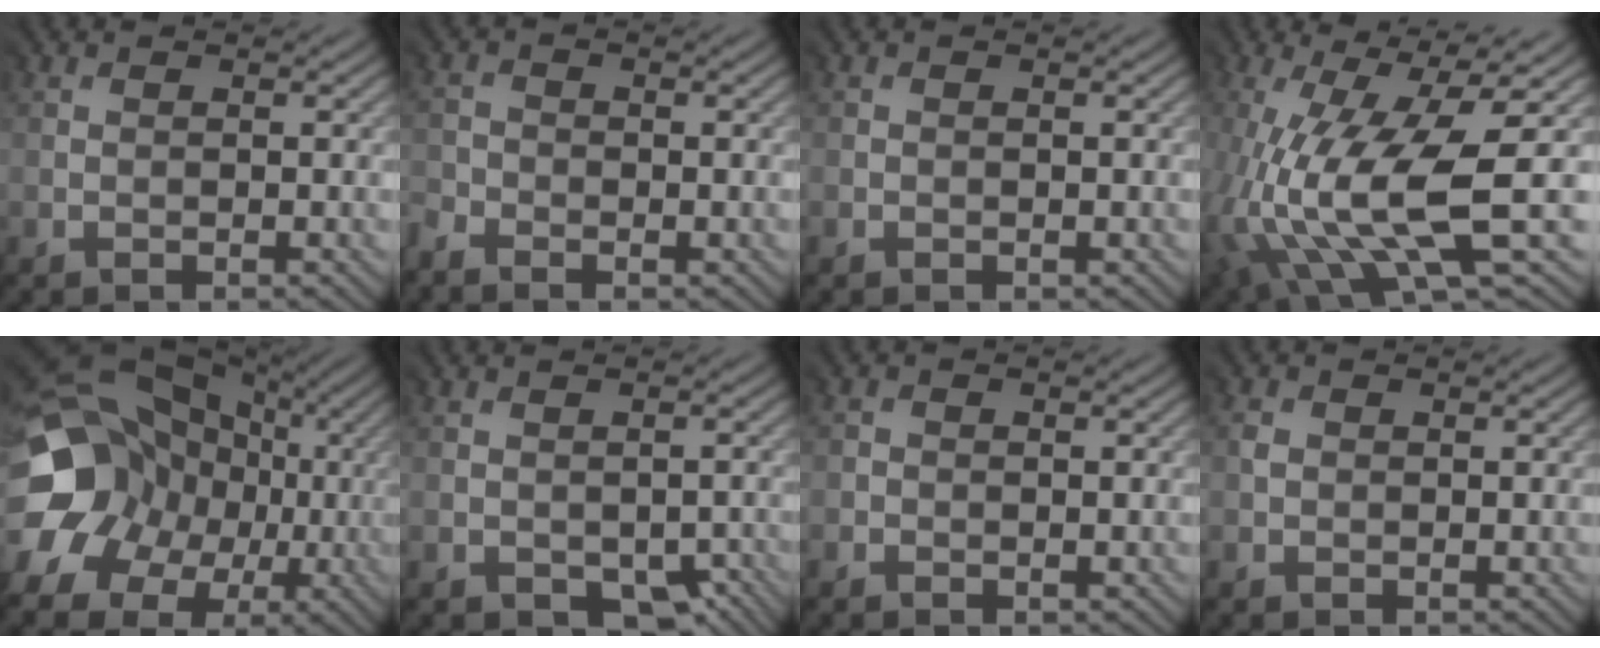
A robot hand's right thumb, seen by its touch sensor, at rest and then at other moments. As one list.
[{"total": 2.6, "force": [-2.5, 0.2, -0.6], "torque": [-0.009, -0.013, -0.056]}, {"total": 0.7, "force": [-0.1, -0.2, -0.7], "torque": [0.014, -0.001, -0.003]}, {"total": 14.9, "force": [-2.9, 4.7, 13.8], "torque": [-0.288, -0.023, -0.045]}, {"total": 14.8, "force": [-0.4, 12.7, 7.6], "torque": [-0.182, -0.011, 0.002]}, {"total": 5.3, "force": [-3.0, 3.6, 2.5], "torque": [-0.021, -0.019, -0.031]}, {"total": 1.4, "force": [-0.5, 0.3, -1.2], "torque": [0.018, -0.006, -0.008]}, {"total": 1.0, "force": [0.2, 0.6, -0.8], "torque": [0.010, -0.004, 0.002]}]